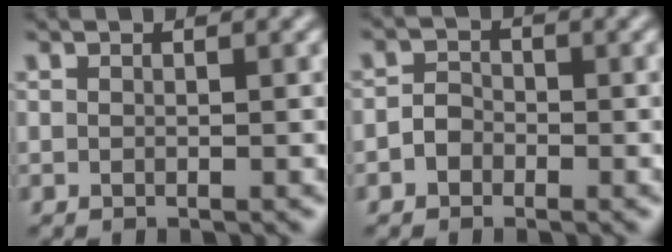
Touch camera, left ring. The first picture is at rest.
{"total": 1.6, "force": [-0.8, 1.2, 0.6], "torque": [-0.008, 0.005, -0.019]}